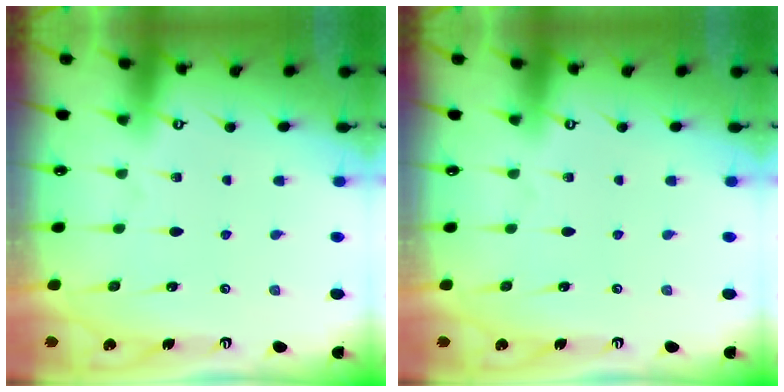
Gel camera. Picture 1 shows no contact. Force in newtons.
{"total": 0.0}